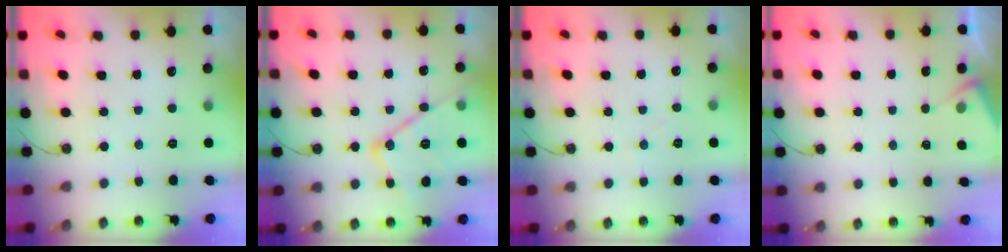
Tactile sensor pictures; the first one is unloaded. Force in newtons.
{"total": 17.3, "press": 17.2, "slide": 1.6}
{"total": 3.7, "press": 3.6, "slide": 0.6}
{"total": 3.7, "press": 3.7, "slide": 0.6}